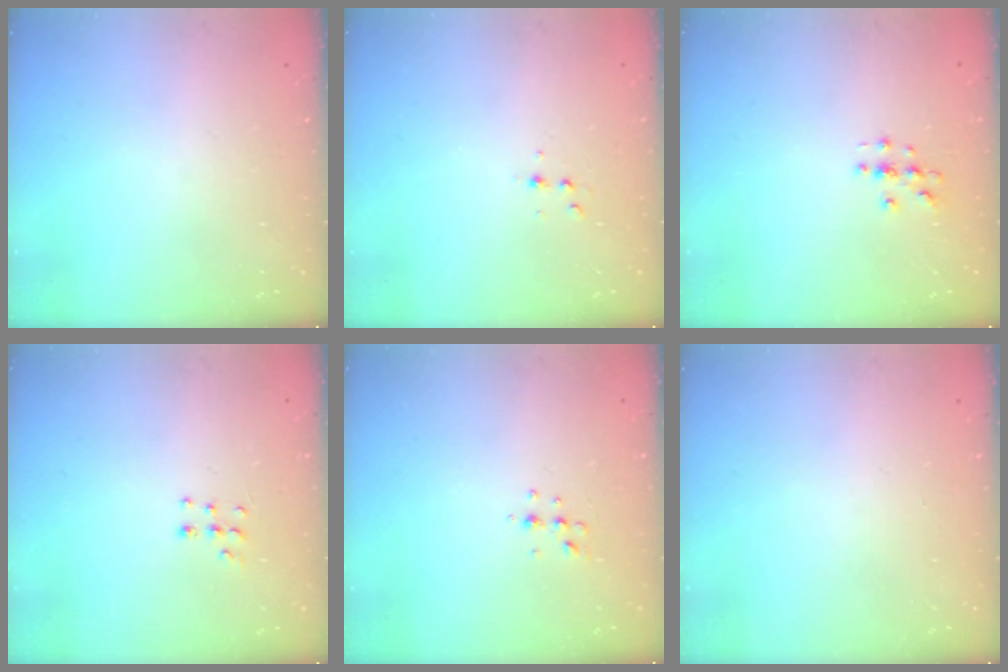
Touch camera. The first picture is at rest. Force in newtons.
{"total": 4.0, "press": 3.9, "slide": 1.0}
{"total": 2.9, "press": 2.9, "slide": 0.3}
{"total": 5.9, "press": 5.8, "slide": 0.7}
{"total": 3.8, "press": 3.6, "slide": 1.4}
{"total": 0.0}